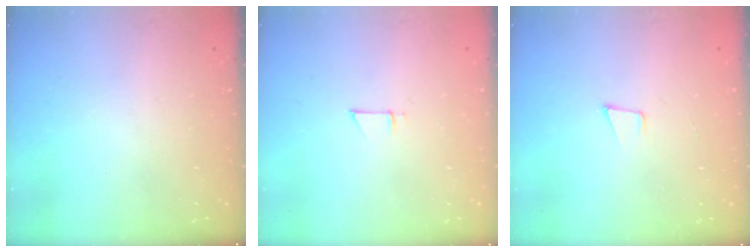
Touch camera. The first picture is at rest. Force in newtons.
{"total": 3.5, "press": 3.4, "slide": 0.4}
{"total": 5.0, "press": 4.2, "slide": 2.8}